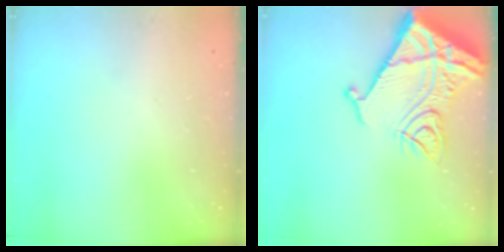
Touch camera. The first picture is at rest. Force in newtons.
{"total": 18.7, "press": 18.6, "slide": 2.1}